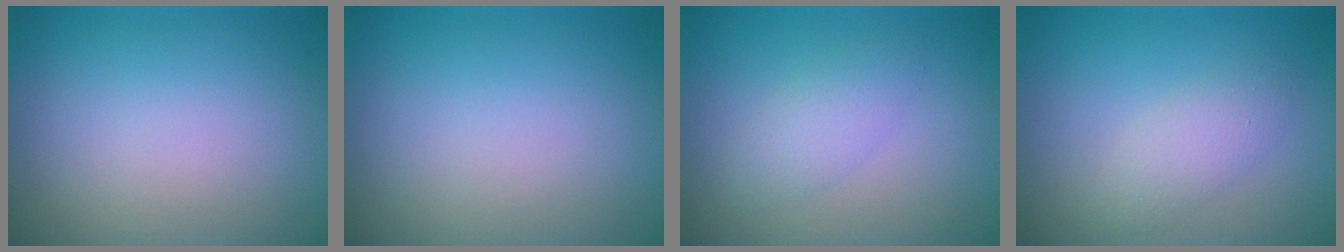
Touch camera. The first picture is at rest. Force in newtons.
{"total": 0.0}
{"total": 2.2, "press": 2.2, "slide": 0.1}
{"total": 2.3, "press": 2.3, "slide": 0.2}